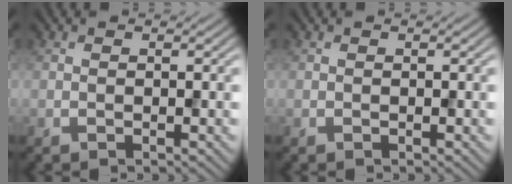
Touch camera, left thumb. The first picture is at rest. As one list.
[{"total": 0.0}]